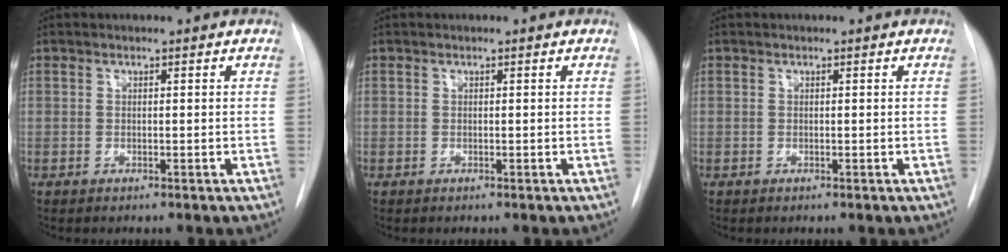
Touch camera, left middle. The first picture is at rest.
{"total": 0.0}
{"total": 0.0}